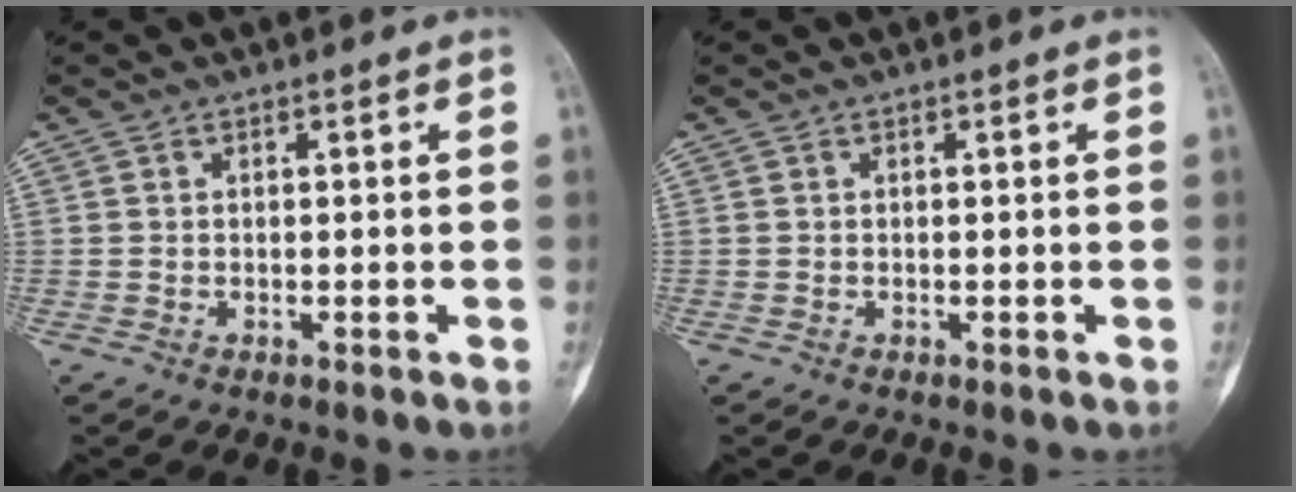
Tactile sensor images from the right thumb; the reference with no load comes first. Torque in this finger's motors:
{"motor_torque": [0.01, 0.00, 0.09, 0.06, 0.01]}